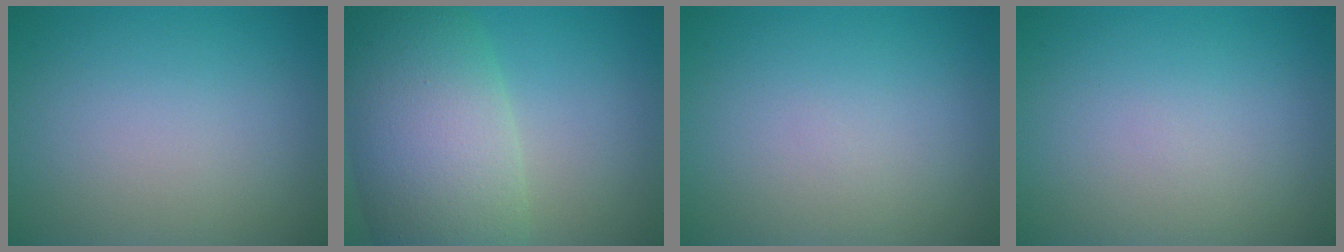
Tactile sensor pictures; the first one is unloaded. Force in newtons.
{"total": 11.3, "press": 11.3, "slide": 0.5}
{"total": 0.0}
{"total": 0.0}